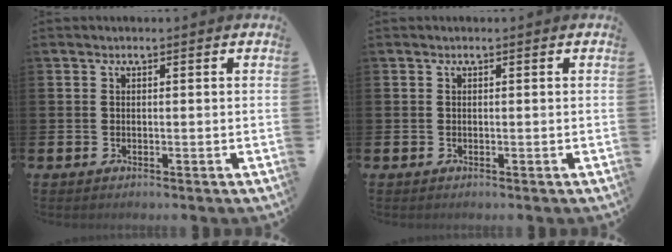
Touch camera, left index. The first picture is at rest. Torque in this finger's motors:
{"motor_torque": [0.00, 0.00, 0.00, 0.00]}